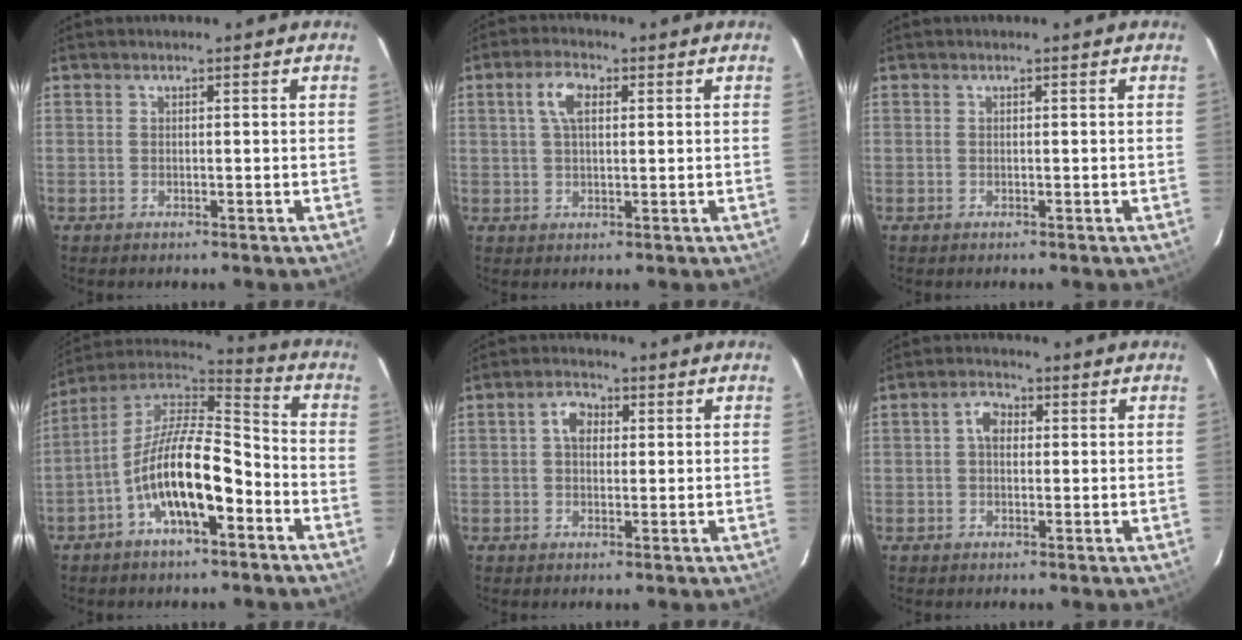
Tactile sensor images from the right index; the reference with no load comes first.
{"total": 4.8, "force": [1.5, 2.4, 3.9], "torque": [-0.075, 0.012, 0.027]}
{"total": 0.0}
{"total": 16.1, "force": [-6.5, 5.8, 13.5], "torque": [-0.255, 0.008, -0.126]}
{"total": 3.8, "force": [0.7, 2.8, 2.4], "torque": [-0.044, 0.015, 0.011]}
{"total": 3.4, "force": [0.4, 2.4, 2.3], "torque": [-0.042, 0.013, 0.006]}